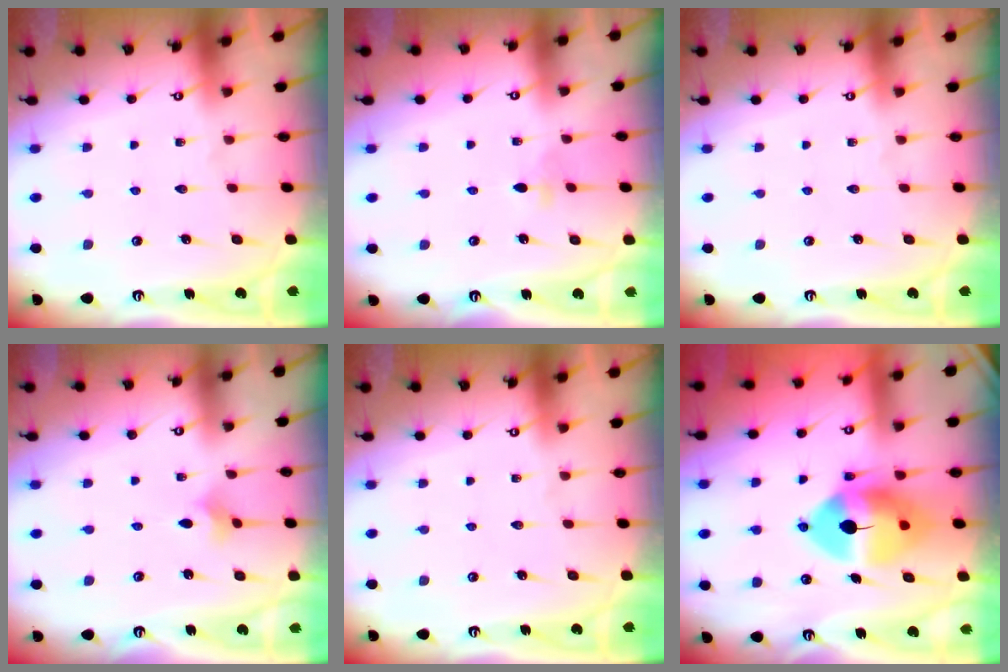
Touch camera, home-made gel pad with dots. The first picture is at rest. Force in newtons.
{"total": 3.0, "press": 2.9, "slide": 0.6}
{"total": 0.0}
{"total": 1.7, "press": 1.7, "slide": 0.4}
{"total": 0.0}
{"total": 14.5, "press": 14.2, "slide": 2.6}